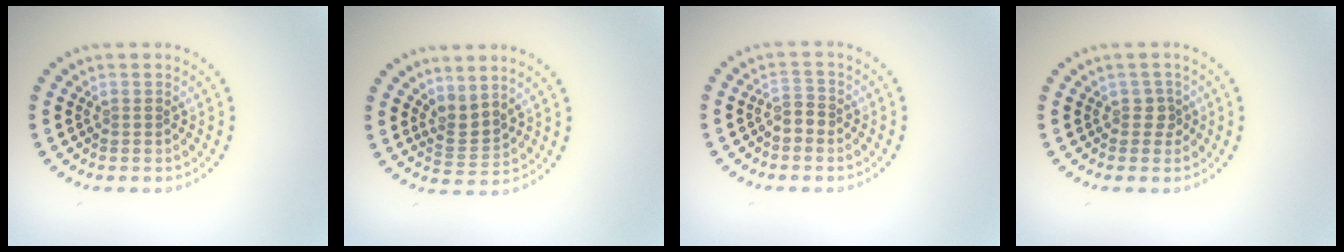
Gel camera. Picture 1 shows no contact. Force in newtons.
{"total": 2.3, "press": 1.5, "slide": 1.7}
{"total": 1.3, "press": 1.2, "slide": 0.5}
{"total": 1.2, "press": 1.0, "slide": 0.7}